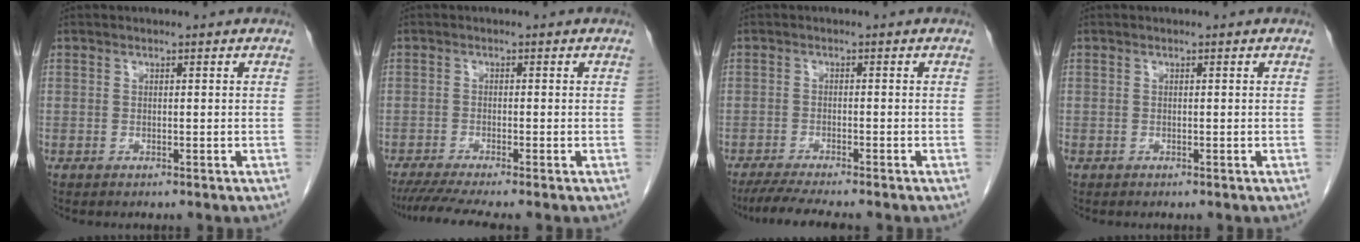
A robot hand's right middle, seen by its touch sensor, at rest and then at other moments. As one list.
[{"total": 6.4, "force": [-5.3, -0.6, 3.5], "torque": [-0.055, -0.017, -0.089]}, {"total": 6.7, "force": [-5.7, -0.1, 3.4], "torque": [-0.052, -0.018, -0.094]}, {"total": 0.0}]